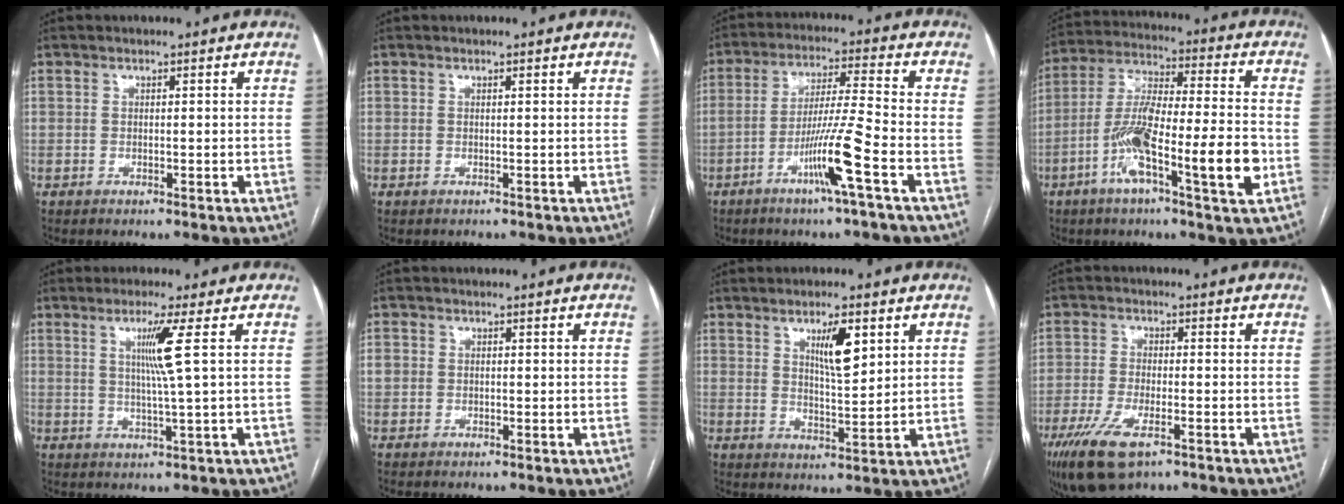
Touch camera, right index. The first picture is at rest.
{"total": 0.0}
{"total": 9.5, "force": [-4.4, -1.3, 8.4], "torque": [-0.158, -0.005, -0.085]}
{"total": 16.0, "force": [-5.5, 1.5, 15.0], "torque": [-0.271, 0.000, -0.099]}
{"total": 5.4, "force": [1.5, -1.5, 4.9], "torque": [-0.095, -0.007, 0.030]}
{"total": 1.9, "force": [0.0, 1.7, 0.8], "torque": [-0.013, 0.011, 0.002]}
{"total": 6.3, "force": [2.9, 1.3, 5.4], "torque": [-0.094, -0.003, 0.052]}
{"total": 10.2, "force": [-6.0, 3.6, 7.5], "torque": [-0.147, -0.020, -0.104]}